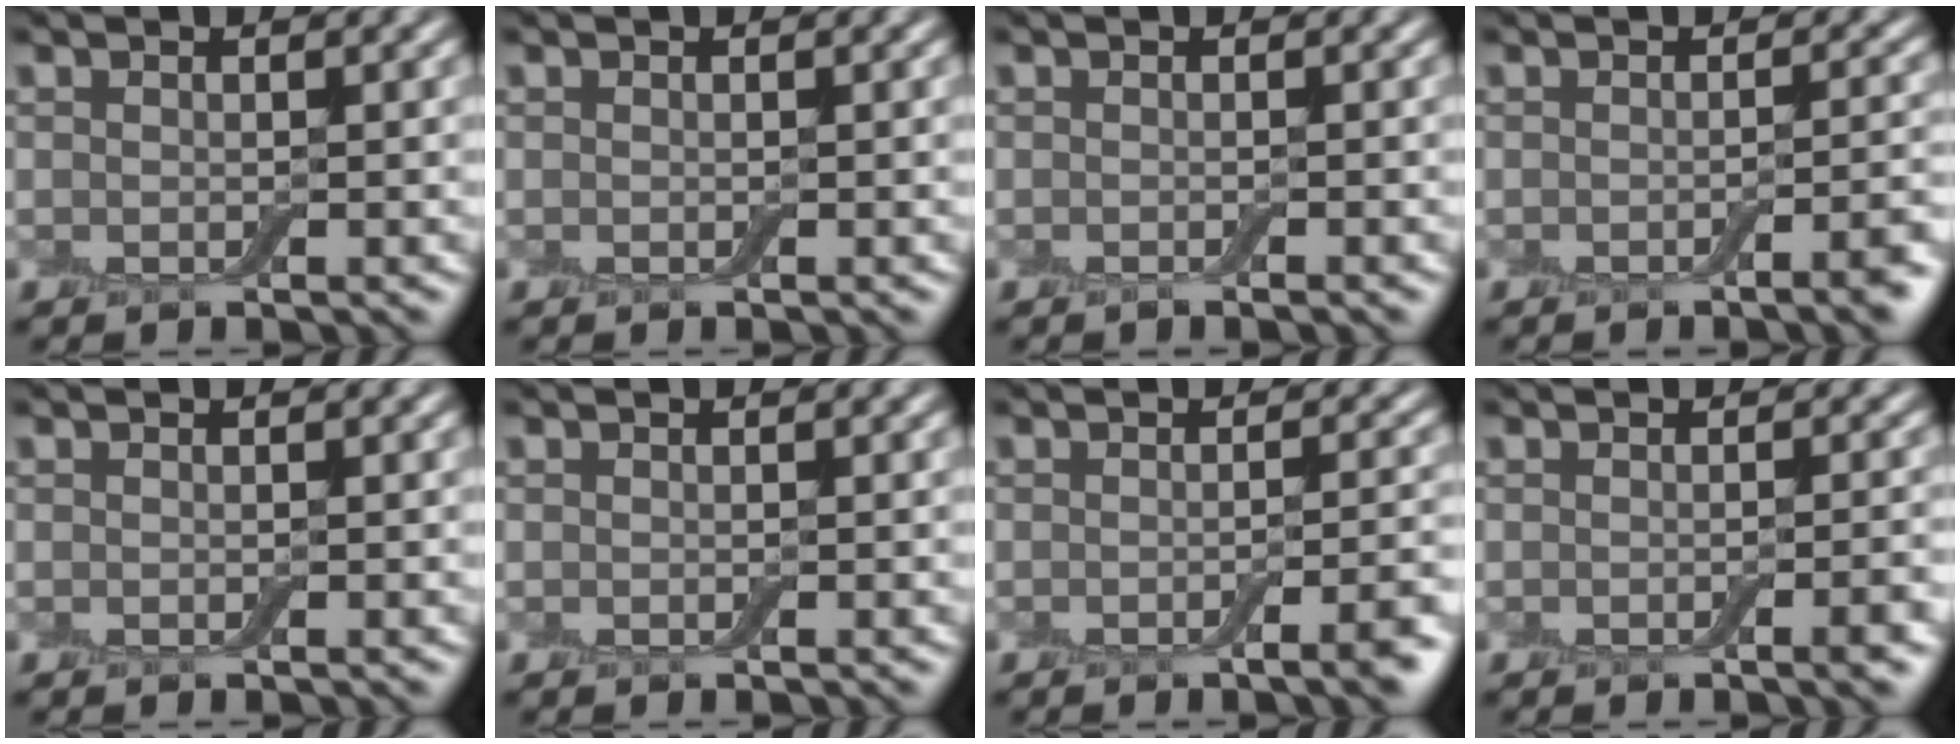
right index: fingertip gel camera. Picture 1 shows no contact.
{"total": 0.0}
{"total": 0.7, "force": [-0.5, 0.0, 0.5], "torque": [-0.005, -0.001, -0.009]}
{"total": 3.1, "force": [-1.5, 0.8, 2.6], "torque": [-0.024, 0.004, -0.025]}
{"total": 0.0}
{"total": 0.0}
{"total": 4.0, "force": [-1.8, 1.2, 3.4], "torque": [-0.031, 0.002, -0.026]}
{"total": 2.1, "force": [-0.8, 0.4, 1.9], "torque": [-0.020, 0.004, -0.012]}